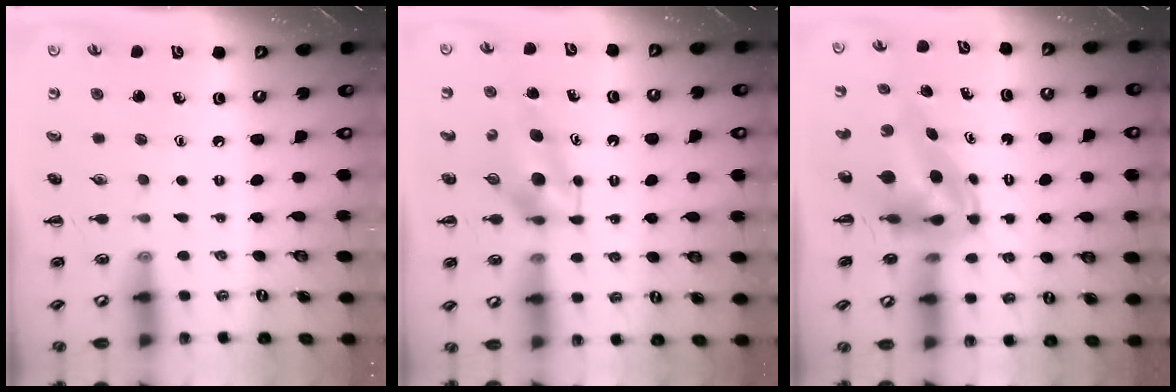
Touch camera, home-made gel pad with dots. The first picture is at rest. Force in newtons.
{"total": 6.2, "press": 6.1, "slide": 0.8}
{"total": 6.7, "press": 6.4, "slide": 1.9}